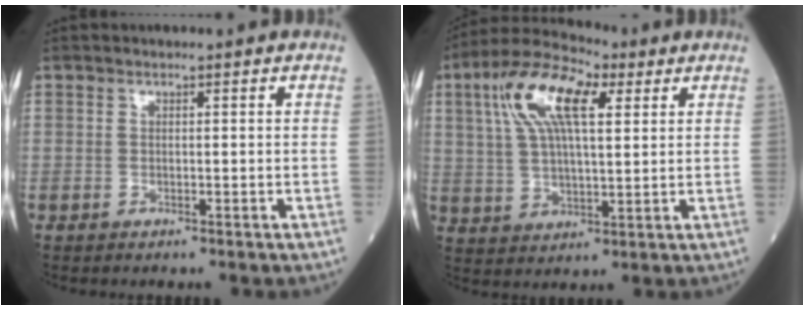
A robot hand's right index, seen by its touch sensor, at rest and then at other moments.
{"total": 13.2, "force": [5.1, 4.6, 11.3], "torque": [-0.231, 0.029, 0.092]}